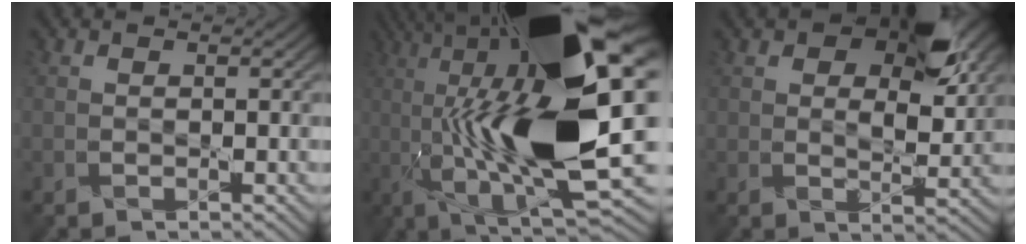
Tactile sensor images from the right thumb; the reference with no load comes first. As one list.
[{"total": 22.2, "force": [2.6, 6.6, 21.0], "torque": [-0.360, 0.028, 0.032]}, {"total": 10.3, "force": [4.7, 5.7, 7.2], "torque": [-0.105, -0.006, 0.074]}]